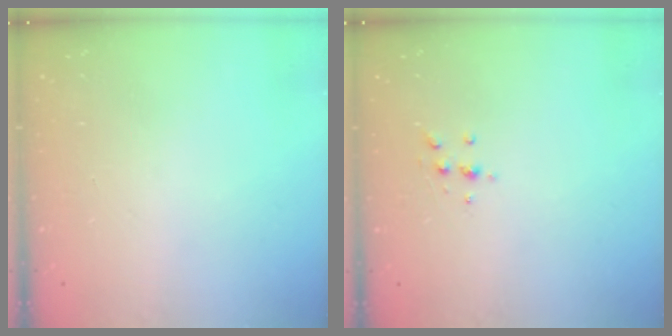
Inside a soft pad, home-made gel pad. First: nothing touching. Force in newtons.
{"total": 4.4, "press": 4.4, "slide": 0.7}